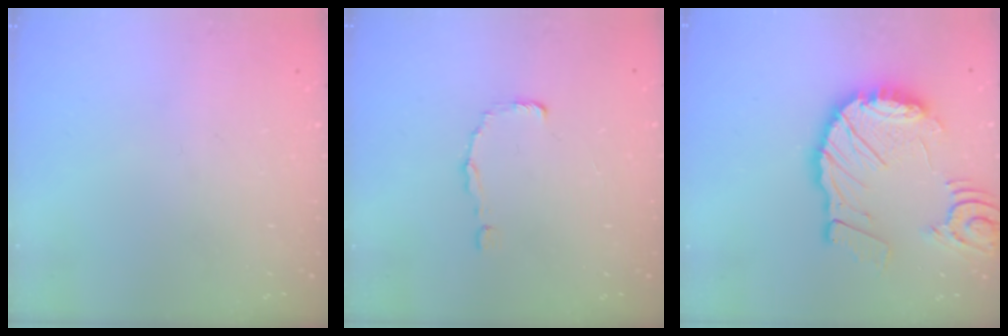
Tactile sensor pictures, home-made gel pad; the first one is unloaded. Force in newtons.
{"total": 0.0}
{"total": 17.6, "press": 17.5, "slide": 2.2}